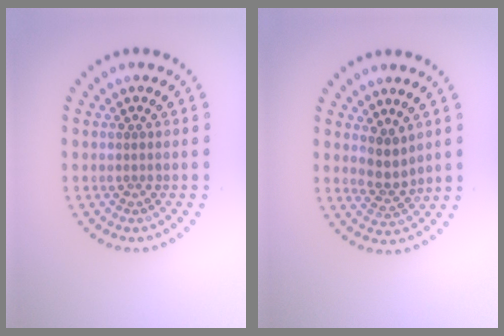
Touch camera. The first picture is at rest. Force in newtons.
{"total": 2.5, "press": 1.9, "slide": 1.5}